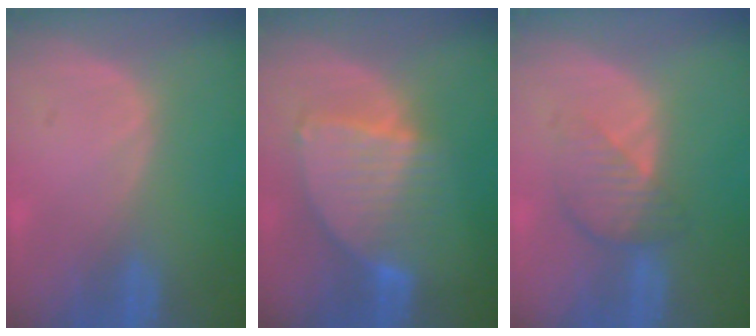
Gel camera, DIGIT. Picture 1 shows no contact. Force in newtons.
{"total": 8.0, "press": 7.1, "slide": 3.6}
{"total": 4.5, "press": 4.1, "slide": 2.0}